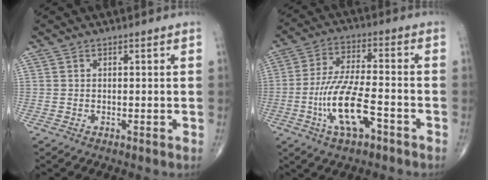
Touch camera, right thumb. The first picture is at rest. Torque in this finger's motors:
{"motor_torque": [2.73, 2.28, 0.85, -0.87, 0.38]}